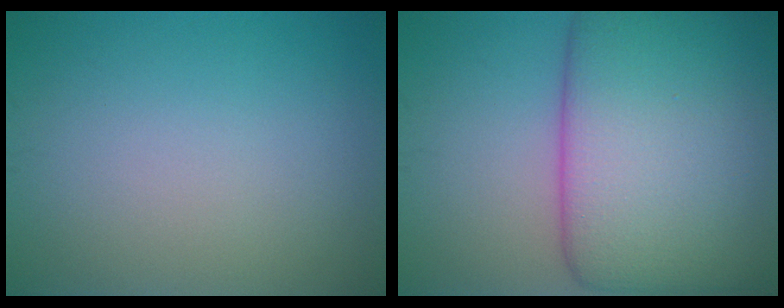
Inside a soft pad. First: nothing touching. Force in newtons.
{"total": 14.5, "press": 14.5, "slide": 0.4}